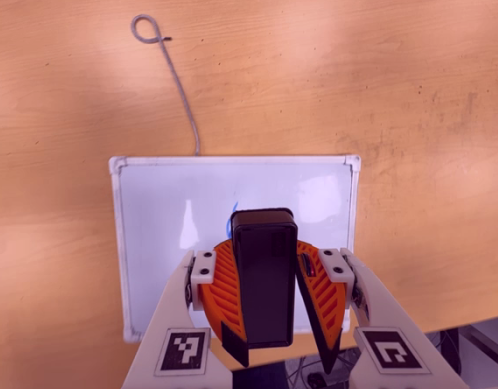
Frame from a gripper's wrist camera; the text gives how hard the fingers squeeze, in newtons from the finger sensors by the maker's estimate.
{"total": 9.1, "left": 9.5, "right": 8.6}